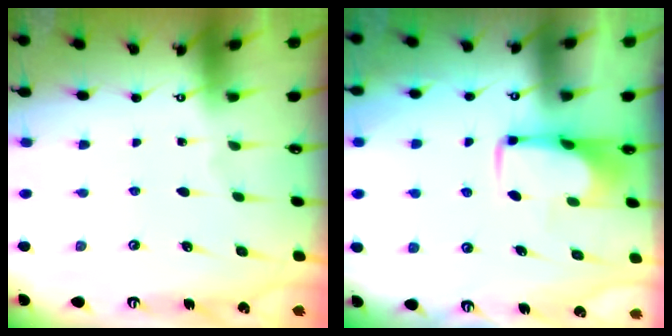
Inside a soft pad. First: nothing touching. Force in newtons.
{"total": 1.8, "press": 1.7, "slide": 0.5}